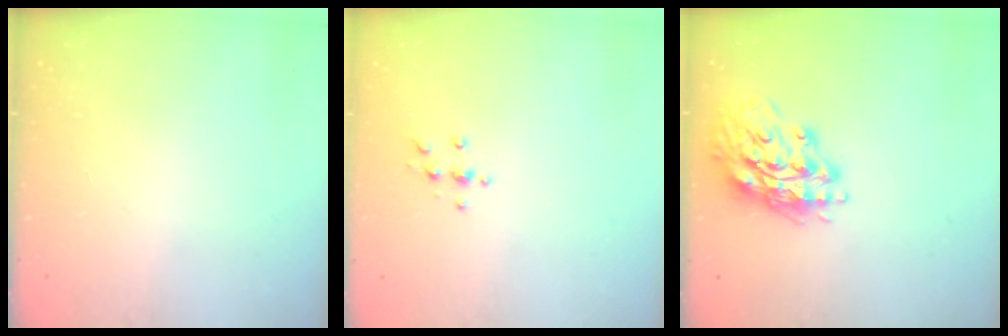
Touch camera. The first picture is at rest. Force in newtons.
{"total": 3.8, "press": 3.7, "slide": 0.5}
{"total": 16.7, "press": 16.5, "slide": 2.3}